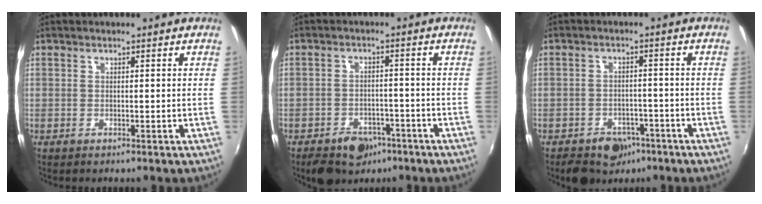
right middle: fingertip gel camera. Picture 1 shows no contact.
{"total": 8.7, "force": [-5.9, 5.5, 3.4], "torque": [-0.084, 0.010, -0.076]}
{"total": 7.8, "force": [-5.3, 5.2, 2.5], "torque": [-0.063, 0.015, -0.064]}